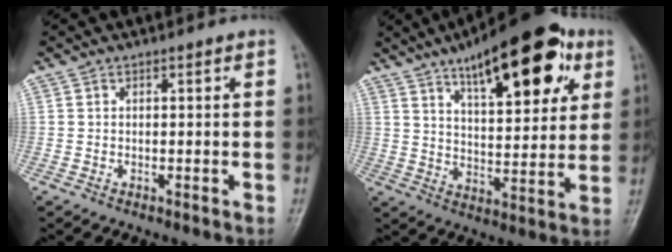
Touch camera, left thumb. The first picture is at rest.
{"total": 20.9, "force": [10.6, 8.0, 16.1], "torque": [-0.198, -0.029, 0.161]}